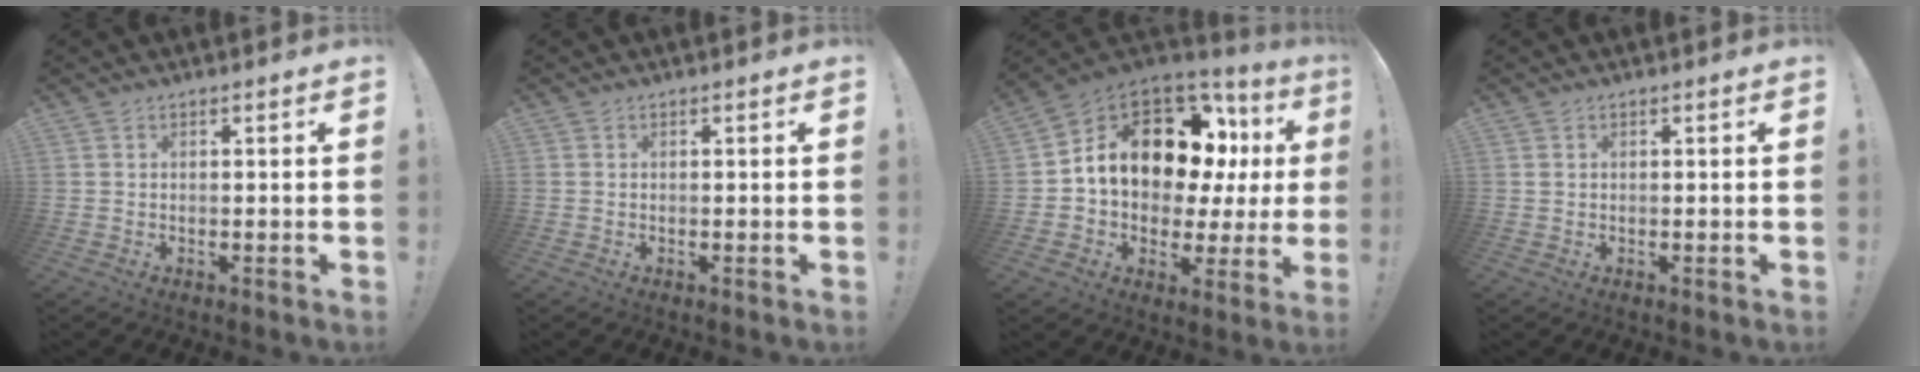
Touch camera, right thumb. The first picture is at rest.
{"total": 0.0}
{"total": 17.5, "force": [6.4, 10.6, 12.4], "torque": [-0.192, -0.032, 0.125]}
{"total": 0.6, "force": [0.3, 0.4, 0.3], "torque": [-0.008, 0.003, 0.006]}